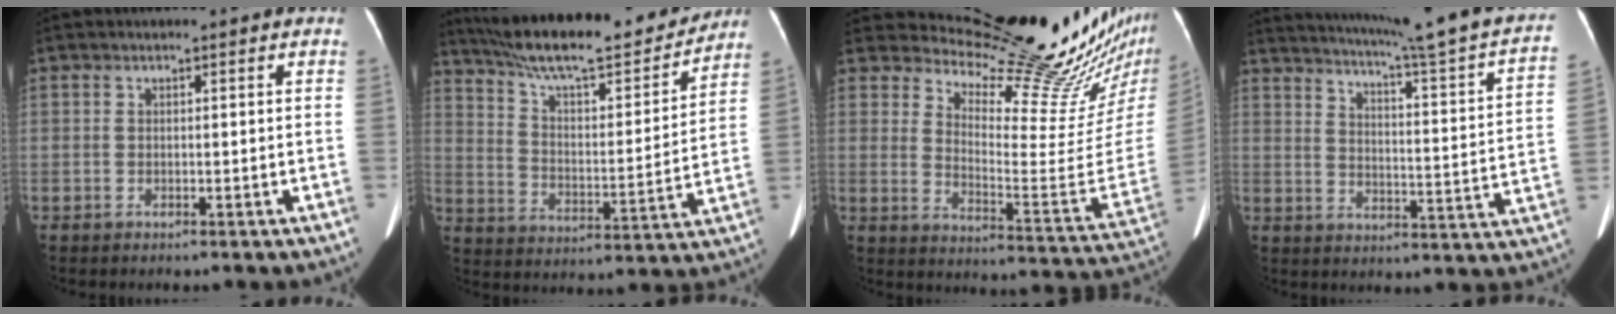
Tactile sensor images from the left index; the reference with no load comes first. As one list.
[{"total": 23.0, "force": [20.1, 3.6, 10.6], "torque": [-0.181, 0.003, 0.302]}, {"total": 23.4, "force": [21.7, 2.1, 8.3], "torque": [-0.124, -0.126, 0.276]}, {"total": 26.8, "force": [22.7, -0.2, 14.2], "torque": [-0.217, -0.058, 0.285]}]